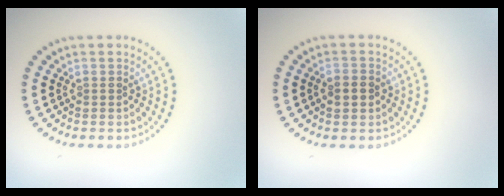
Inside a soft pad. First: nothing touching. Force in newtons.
{"total": 1.7, "press": 1.7, "slide": 0.3}